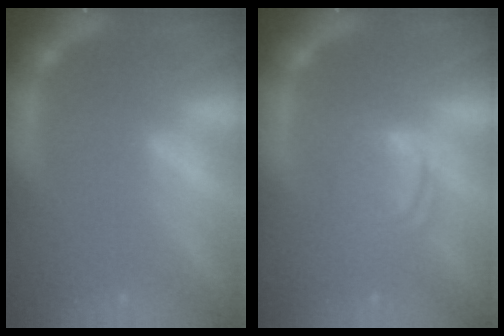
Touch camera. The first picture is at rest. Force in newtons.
{"total": 4.5}